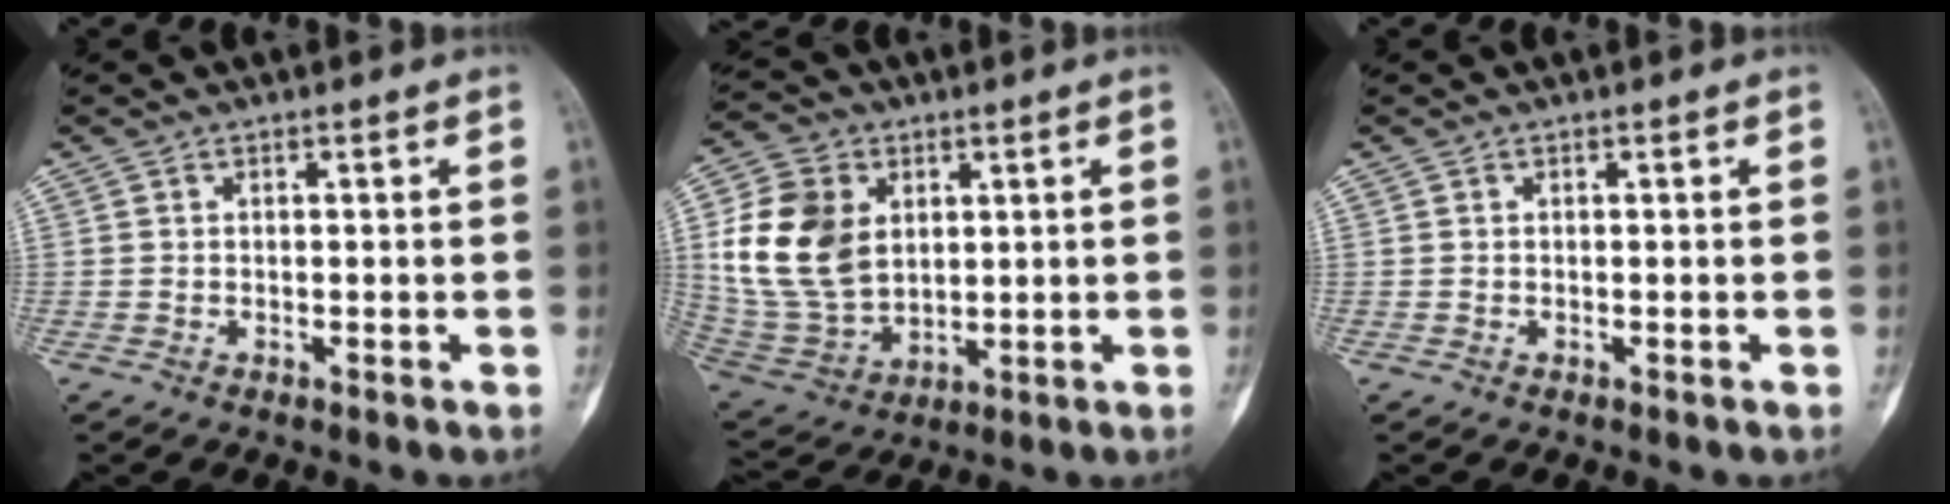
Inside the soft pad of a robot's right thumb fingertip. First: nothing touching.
{"total": 16.3, "force": [3.5, 11.9, 10.6], "torque": [-0.186, -0.009, 0.079]}
{"total": 0.0}